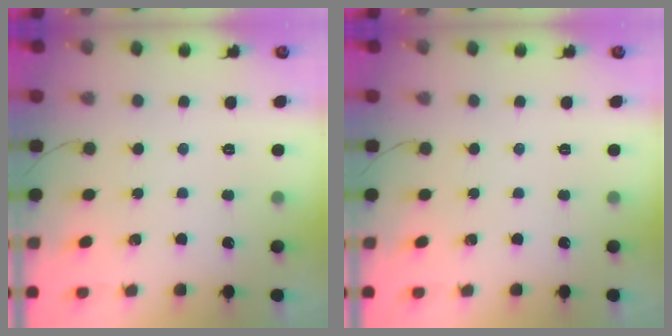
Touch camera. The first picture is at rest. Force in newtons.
{"total": 0.0}